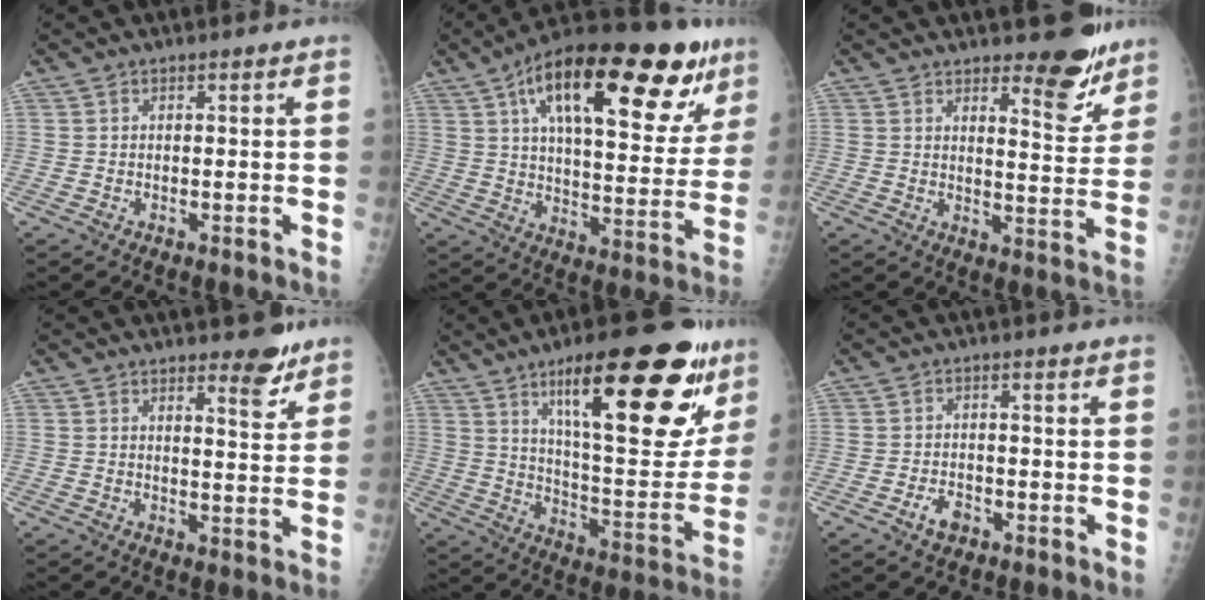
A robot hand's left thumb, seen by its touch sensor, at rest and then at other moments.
{"total": 29.2, "force": [14.7, 11.1, 22.7], "torque": [-0.312, -0.005, 0.222]}
{"total": 8.6, "force": [6.5, 2.9, 4.9], "torque": [-0.034, -0.052, 0.094]}
{"total": 5.0, "force": [3.7, 1.7, 2.9], "torque": [-0.023, -0.028, 0.049]}
{"total": 27.4, "force": [14.9, 8.3, 21.5], "torque": [-0.272, -0.052, 0.230]}
{"total": 3.2, "force": [-1.7, 2.0, 1.8], "torque": [-0.026, 0.010, -0.027]}